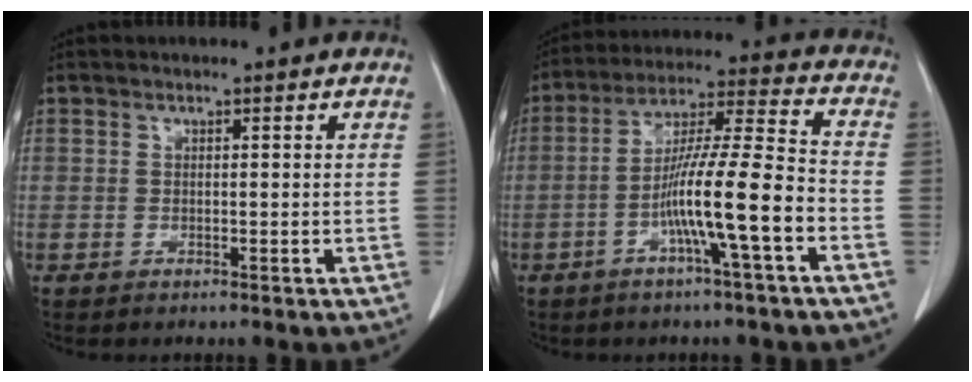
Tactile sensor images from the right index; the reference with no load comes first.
{"total": 12.6, "force": [-4.6, -0.2, 11.7], "torque": [-0.210, 0.009, -0.083]}